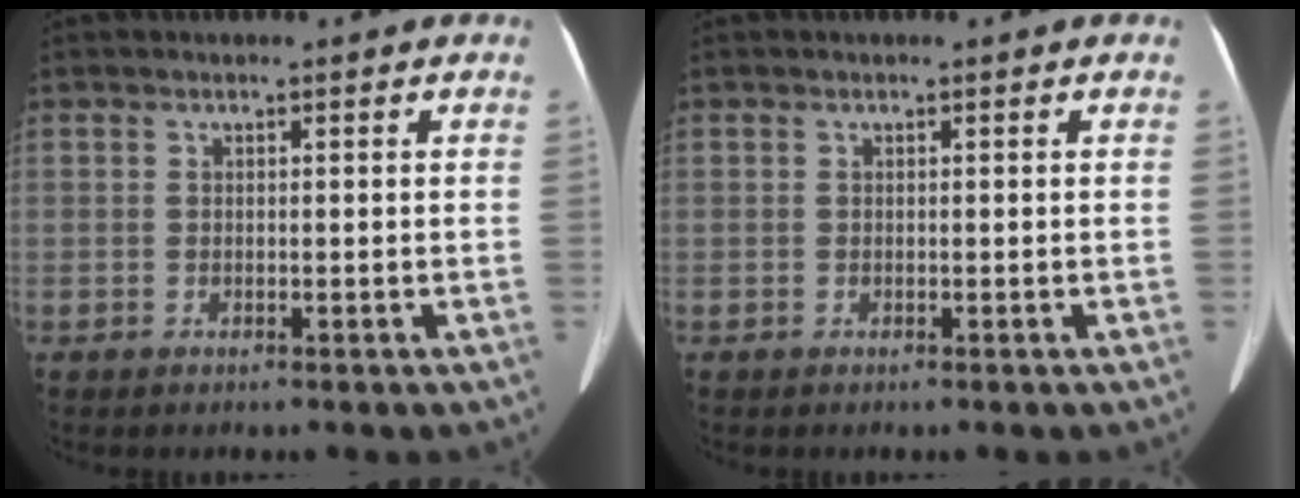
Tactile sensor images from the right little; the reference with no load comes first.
{"total": 0.0}